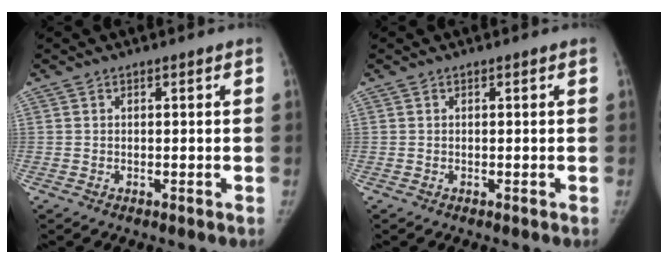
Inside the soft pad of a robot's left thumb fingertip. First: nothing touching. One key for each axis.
{"total": 0.0}